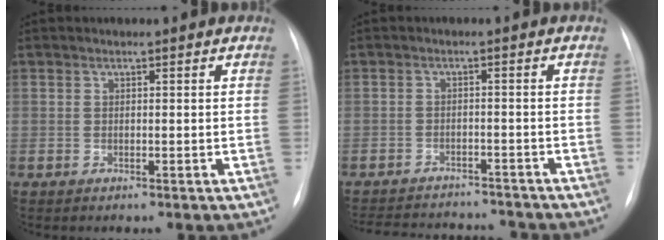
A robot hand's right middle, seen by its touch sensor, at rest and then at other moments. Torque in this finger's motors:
{"motor_torque": [0.06, -0.25, 0.01, 0.00]}